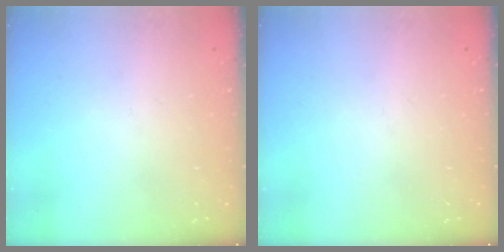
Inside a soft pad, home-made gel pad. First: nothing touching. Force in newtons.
{"total": 0.0}